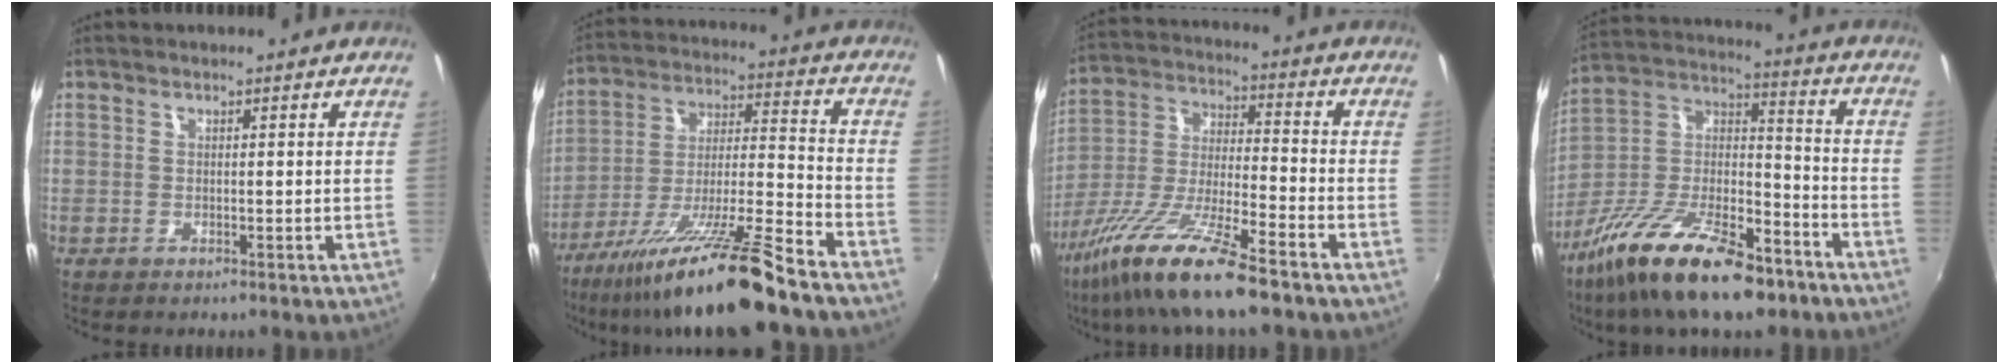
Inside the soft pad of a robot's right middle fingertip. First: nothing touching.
{"total": 19.3, "force": [-14.8, -0.5, 12.4], "torque": [-0.224, -0.027, -0.252]}
{"total": 16.2, "force": [-11.6, 1.5, 11.3], "torque": [-0.229, -0.028, -0.214]}
{"total": 21.3, "force": [-13.7, 7.9, 14.2], "torque": [-0.275, 0.000, -0.238]}